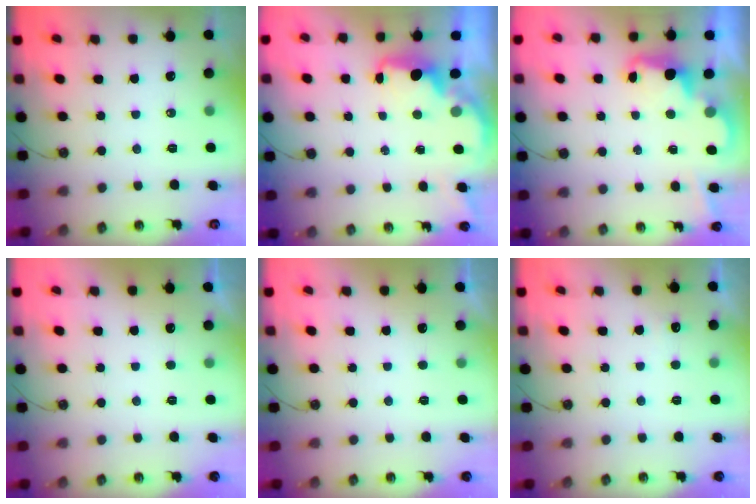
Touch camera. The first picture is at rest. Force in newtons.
{"total": 2.1, "press": 2.0, "slide": 0.8}
{"total": 2.5, "press": 2.4, "slide": 0.6}
{"total": 0.0}
{"total": 0.7, "press": 0.4, "slide": 0.6}
{"total": 3.9, "press": 3.7, "slide": 1.1}